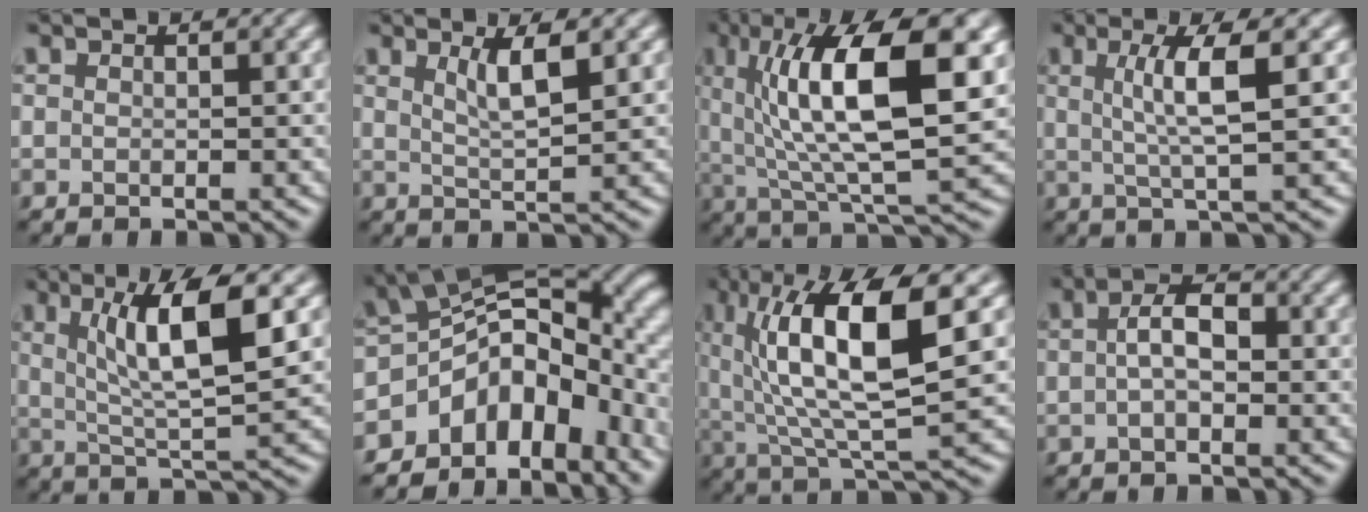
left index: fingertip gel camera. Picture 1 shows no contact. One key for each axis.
{"total": 3.1, "fx": 1.4, "fy": 0.7, "fz": 2.7, "tx": -0.042, "ty": -0.003, "tz": 0.028}
{"total": 12.4, "fx": 3.6, "fy": 3.7, "fz": 11.3, "tx": -0.180, "ty": 0.005, "tz": 0.063}
{"total": 4.8, "fx": 1.2, "fy": 0.8, "fz": 4.5, "tx": -0.079, "ty": 0.001, "tz": 0.023}
{"total": 8.1, "fx": 2.5, "fy": 1.7, "fz": 7.5, "tx": -0.119, "ty": -0.001, "tz": 0.046}
{"total": 12.1, "fx": -5.4, "fy": 8.1, "fz": 7.2, "tx": -0.104, "ty": -0.006, "tz": -0.090}
{"total": 11.1, "fx": 3.1, "fy": 2.8, "fz": 10.3, "tx": -0.171, "ty": 0.001, "tz": 0.060}
{"total": 3.2, "fx": 0.0, "fy": 1.6, "fz": 2.8, "tx": -0.054, "ty": 0.007, "tz": -0.006}